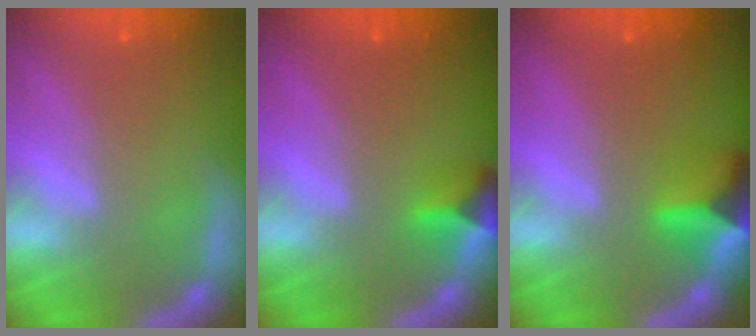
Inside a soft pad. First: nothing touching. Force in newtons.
{"total": 2.4}
{"total": 4.5}